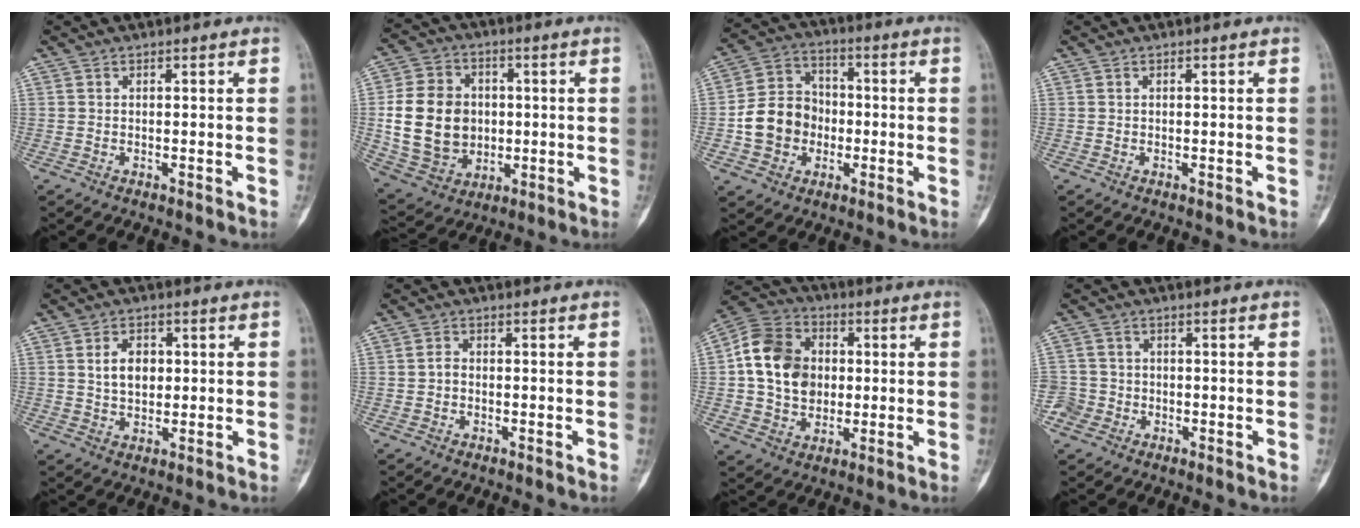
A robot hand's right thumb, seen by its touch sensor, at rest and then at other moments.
{"total": 16.4, "force": [0.3, 13.3, 9.6], "torque": [-0.151, 0.008, 0.019]}
{"total": 11.7, "force": [-2.2, 10.0, 5.7], "torque": [-0.077, 0.031, -0.044]}
{"total": 0.0}
{"total": 5.7, "force": [1.1, 3.9, 4.0], "torque": [-0.056, -0.002, 0.021]}
{"total": 1.6, "force": [-0.3, 1.3, 0.9], "torque": [-0.010, 0.005, -0.008]}
{"total": 14.9, "force": [1.1, 12.0, 8.9], "torque": [-0.138, 0.017, 0.015]}
{"total": 3.8, "force": [-1.3, 3.6, 0.2], "torque": [0.015, 0.014, -0.029]}